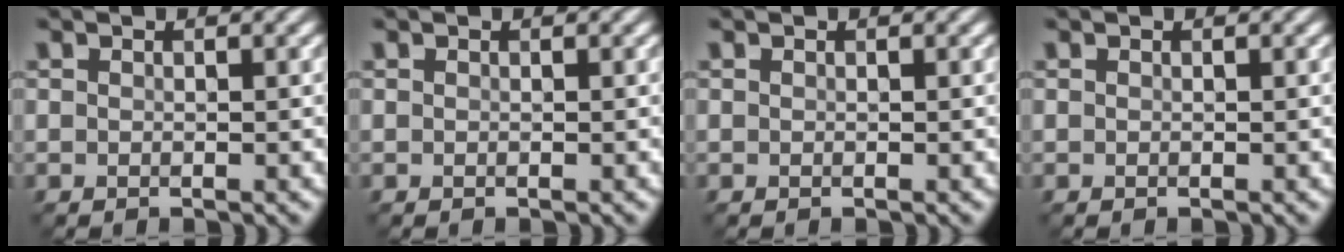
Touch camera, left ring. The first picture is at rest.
{"total": 0.0}
{"total": 0.0}
{"total": 0.0}